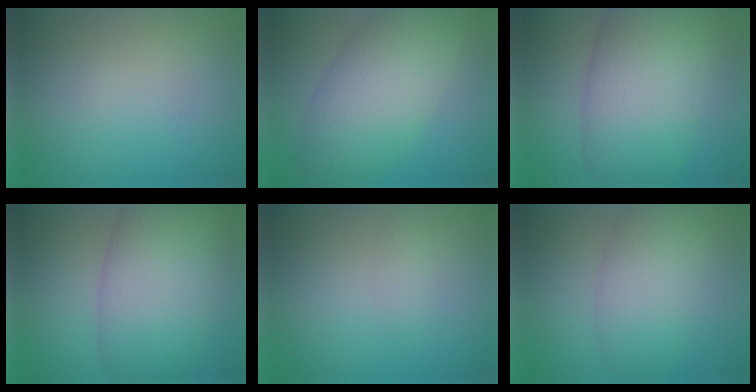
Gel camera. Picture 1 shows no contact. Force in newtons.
{"total": 8.2, "press": 8.2, "slide": 0.4}
{"total": 10.1, "press": 10.1, "slide": 0.2}
{"total": 9.5, "press": 9.5, "slide": 0.3}
{"total": 0.9, "press": 0.9, "slide": 0.0}
{"total": 5.6, "press": 5.6, "slide": 0.3}